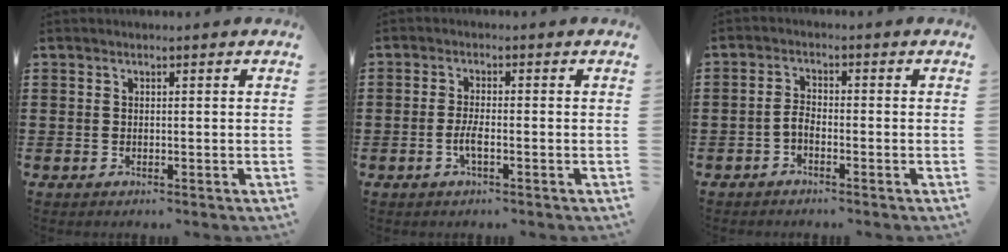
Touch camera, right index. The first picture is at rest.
{"total": 2.5, "force": [-0.9, 0.4, 2.3], "torque": [-0.054, -0.004, -0.021]}
{"total": 2.1, "force": [-1.4, 0.7, 1.4], "torque": [-0.036, 0.002, -0.030]}